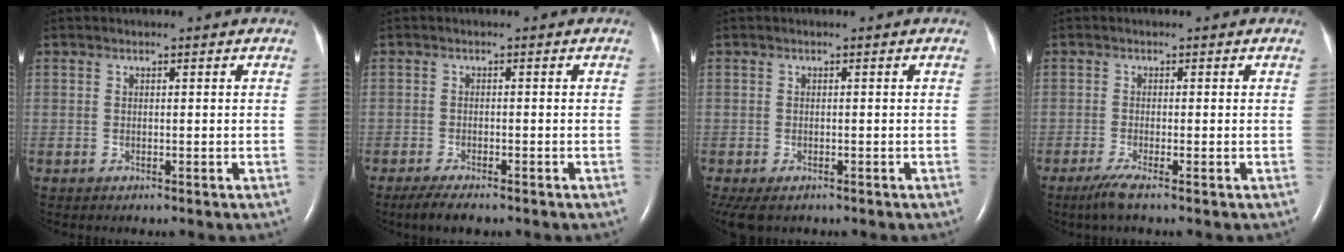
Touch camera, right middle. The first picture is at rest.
{"total": 3.9, "force": [-3.0, 0.8, 2.4], "torque": [-0.046, -0.010, -0.046]}
{"total": 4.4, "force": [-3.0, 2.3, 2.3], "torque": [-0.048, -0.012, -0.049]}
{"total": 2.5, "force": [-1.7, -0.2, 1.9], "torque": [-0.048, -0.011, -0.039]}